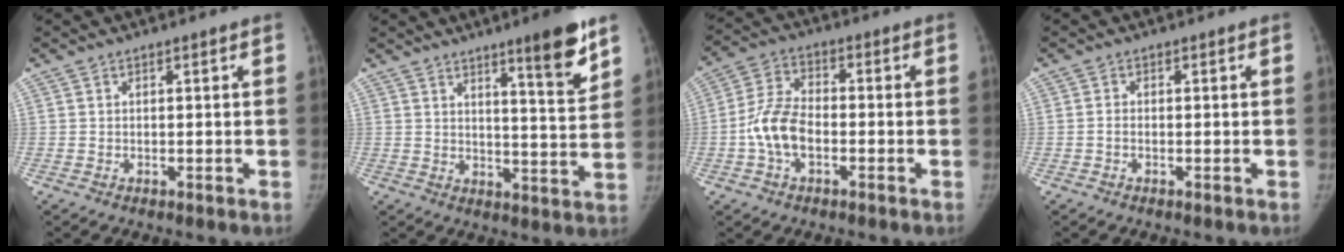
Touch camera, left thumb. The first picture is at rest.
{"total": 10.1, "force": [6.6, 1.2, 7.6], "torque": [-0.093, -0.048, 0.095]}
{"total": 8.9, "force": [-2.3, 5.2, 6.8], "torque": [-0.134, 0.026, -0.050]}
{"total": 0.8, "force": [-0.4, 0.5, 0.6], "torque": [-0.008, 0.002, -0.008]}